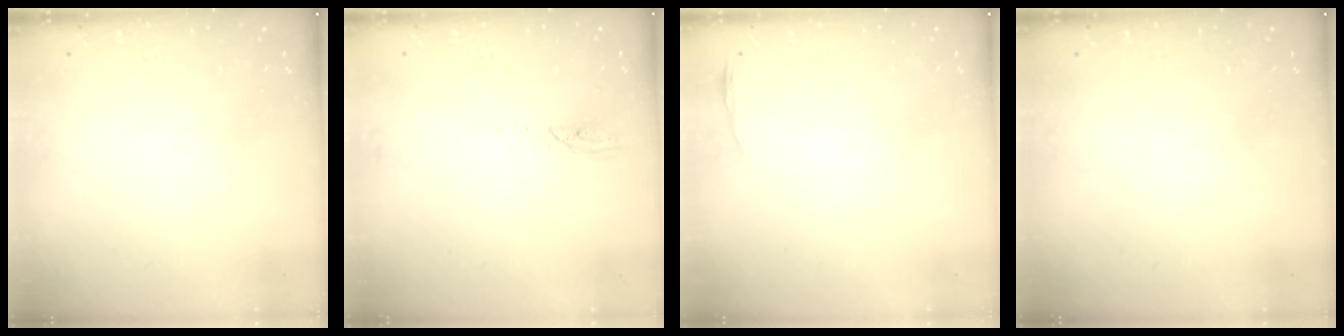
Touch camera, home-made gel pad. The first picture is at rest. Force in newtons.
{"total": 2.4, "press": 2.4, "slide": 0.3}
{"total": 3.6, "press": 3.5, "slide": 0.7}
{"total": 0.0}